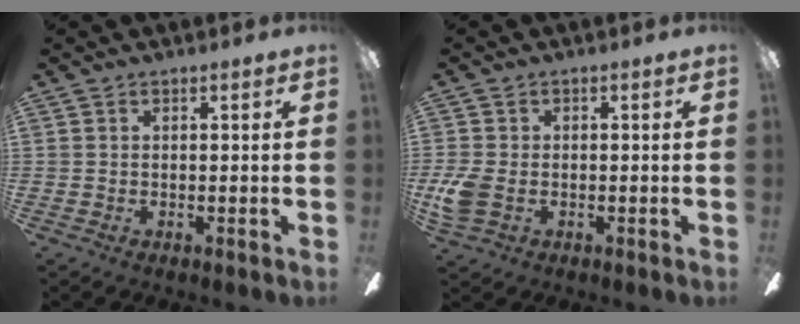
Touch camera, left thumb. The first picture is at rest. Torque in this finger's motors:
{"motor_torque": [-0.36, 0.45, -0.07, 0.11, 0.04]}